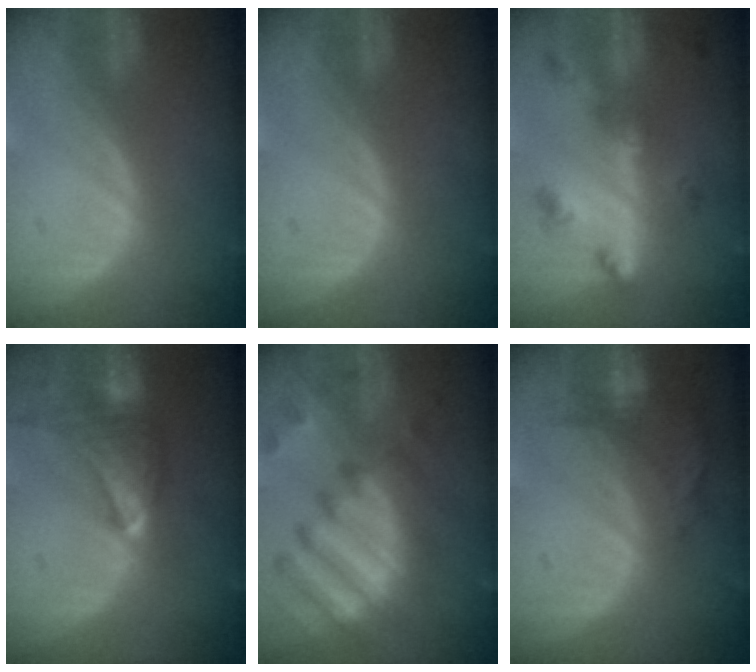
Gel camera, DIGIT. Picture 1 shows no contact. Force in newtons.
{"total": 0.0}
{"total": 6.8, "press": 6.0, "slide": 3.3}
{"total": 9.8, "press": 8.7, "slide": 4.4}
{"total": 12.2, "press": 10.5, "slide": 6.3}
{"total": 6.3, "press": 5.9, "slide": 2.3}